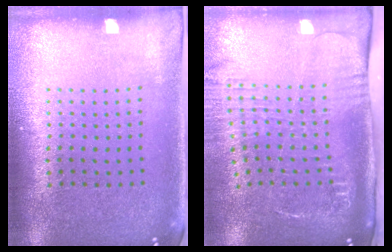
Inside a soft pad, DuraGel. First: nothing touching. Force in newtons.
{"total": 2.8, "press": 2.1, "slide": 1.8}